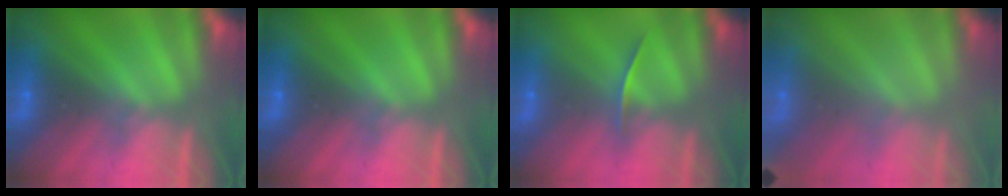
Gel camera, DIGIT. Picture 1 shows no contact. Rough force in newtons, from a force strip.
{"total": 0.0}
{"total": 1.4}
{"total": 2.0}